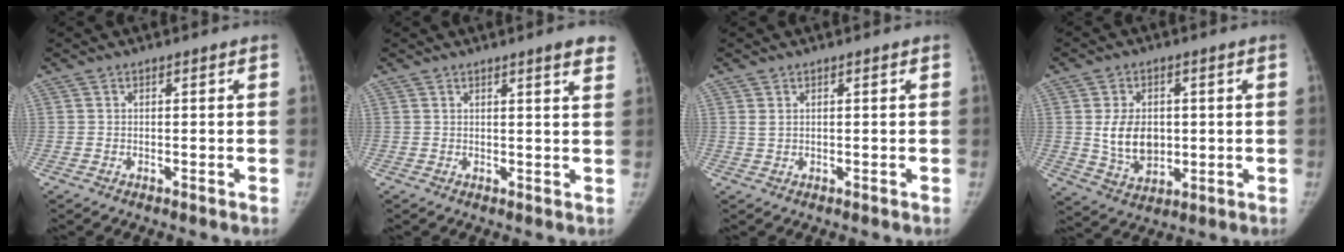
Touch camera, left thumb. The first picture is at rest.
{"total": 4.9, "force": [3.4, 0.3, 3.4], "torque": [-0.035, -0.010, 0.037]}
{"total": 1.0, "force": [0.5, 0.5, 0.7], "torque": [-0.015, 0.003, 0.015]}
{"total": 9.5, "force": [0.6, 6.8, 6.6], "torque": [-0.089, -0.012, 0.023]}